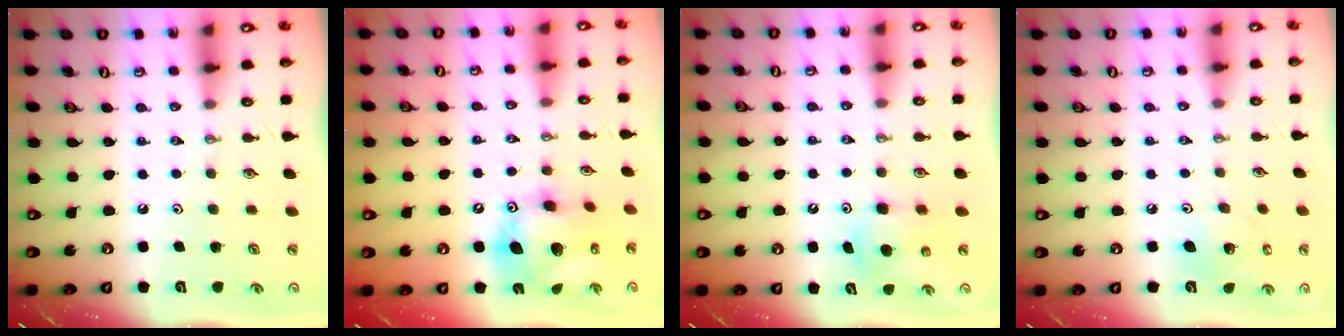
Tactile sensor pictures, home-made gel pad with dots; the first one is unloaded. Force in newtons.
{"total": 15.1, "press": 15.0, "slide": 1.5}
{"total": 7.0, "press": 6.9, "slide": 0.5}
{"total": 8.5, "press": 8.3, "slide": 2.0}